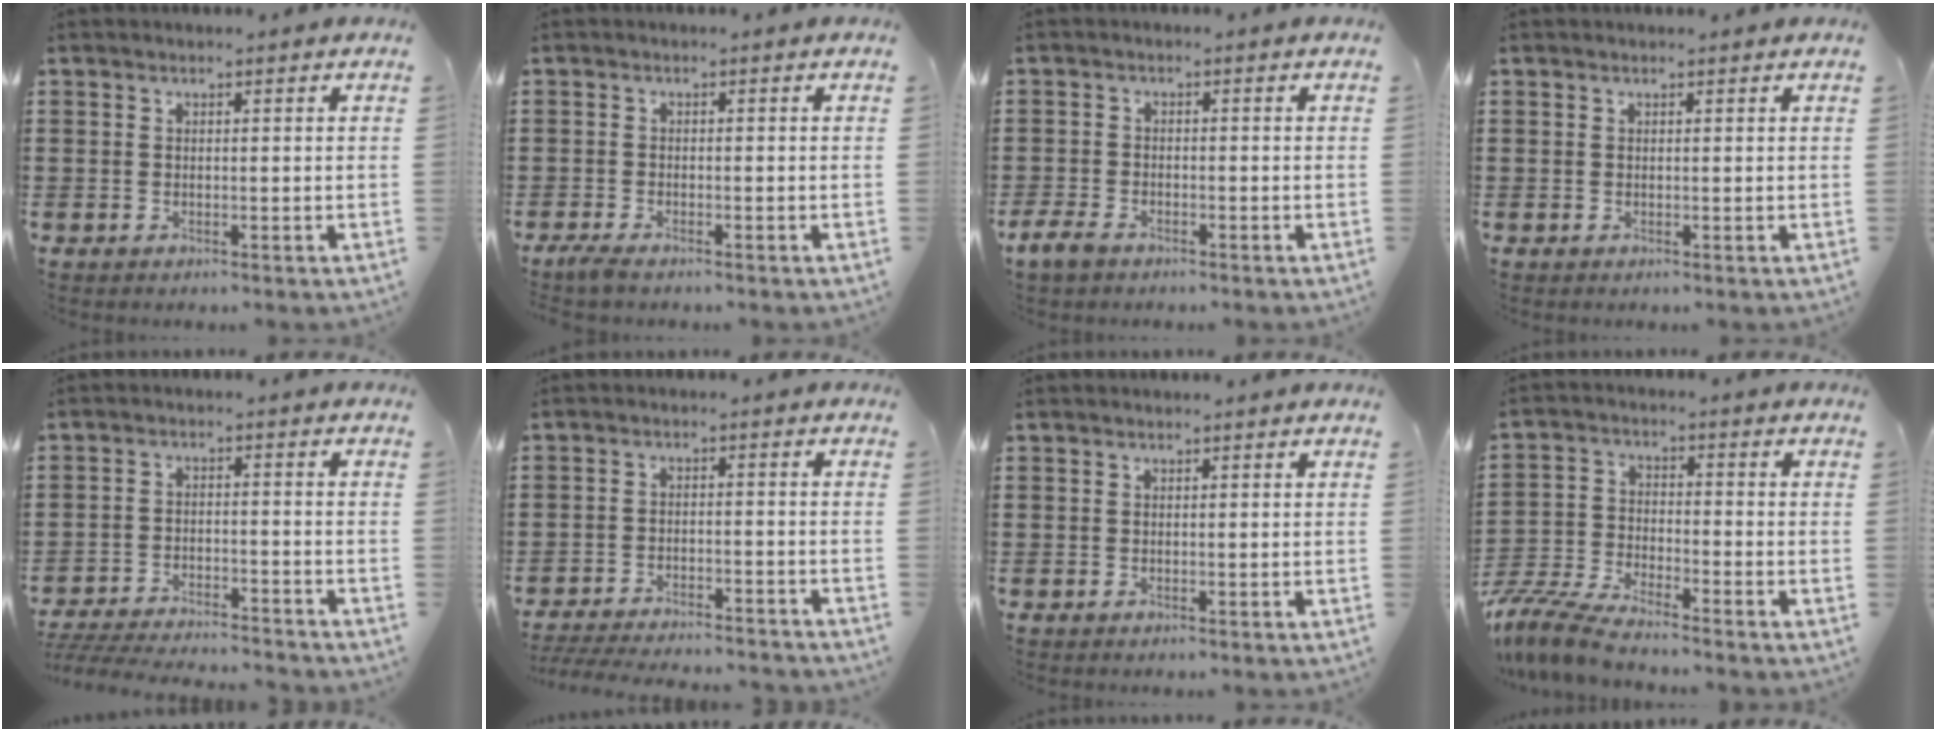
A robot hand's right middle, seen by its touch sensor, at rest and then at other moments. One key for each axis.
{"total": 1.7, "fx": -1.3, "fy": 0.1, "fz": 1.1, "tx": -0.035, "ty": -0.009, "tz": -0.028}
{"total": 2.7, "fx": -1.9, "fy": 1.2, "fz": 1.5, "tx": -0.049, "ty": -0.001, "tz": -0.043}
{"total": 0.0}
{"total": 4.9, "fx": -4.8, "fy": 0.2, "fz": 1.0, "tx": -0.029, "ty": -0.002, "tz": -0.101}
{"total": 4.4, "fx": -4.4, "fy": 0.0, "fz": 0.8, "tx": -0.020, "ty": -0.004, "tz": -0.090}
{"total": 0.0}
{"total": 6.5, "fx": -6.0, "fy": 0.7, "fz": 2.3, "tx": -0.068, "ty": -0.004, "tz": -0.123}